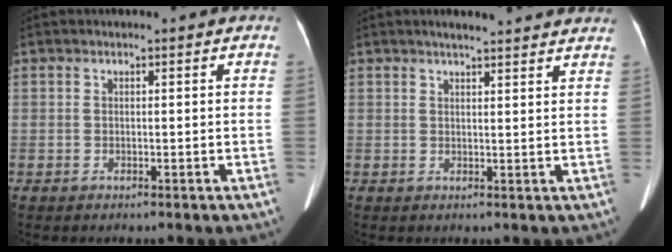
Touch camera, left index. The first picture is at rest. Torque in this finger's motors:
{"motor_torque": [0.07, -0.08, -0.01, 0.01]}